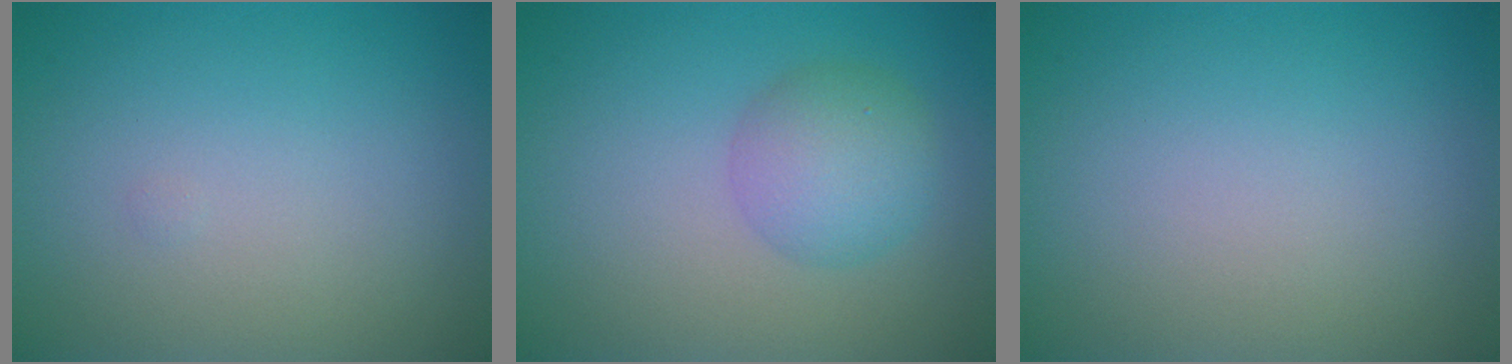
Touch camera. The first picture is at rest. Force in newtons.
{"total": 3.7, "press": 3.7, "slide": 0.1}
{"total": 0.0}